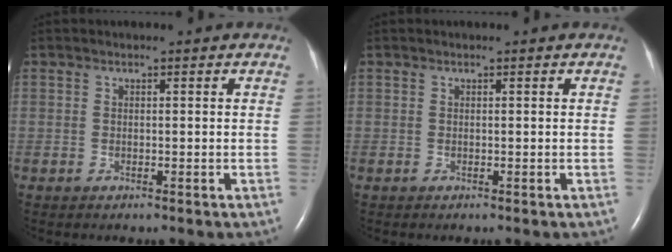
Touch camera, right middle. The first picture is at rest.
{"total": 0.0}